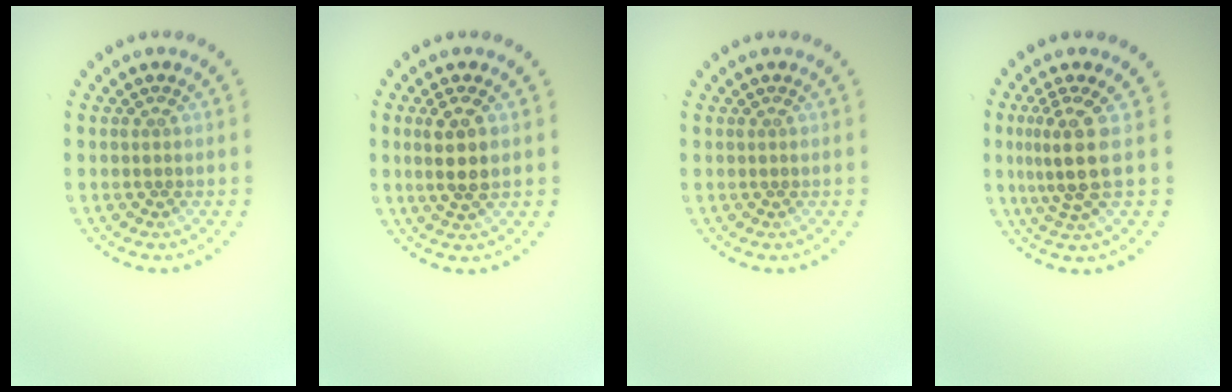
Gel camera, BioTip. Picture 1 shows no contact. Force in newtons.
{"total": 2.7, "press": 2.5, "slide": 1.2}
{"total": 0.0}
{"total": 3.4, "press": 2.5, "slide": 2.3}